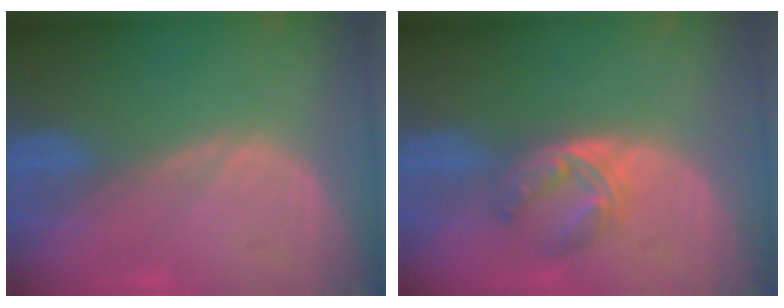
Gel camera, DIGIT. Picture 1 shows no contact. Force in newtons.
{"total": 5.9, "press": 4.8, "slide": 3.4}